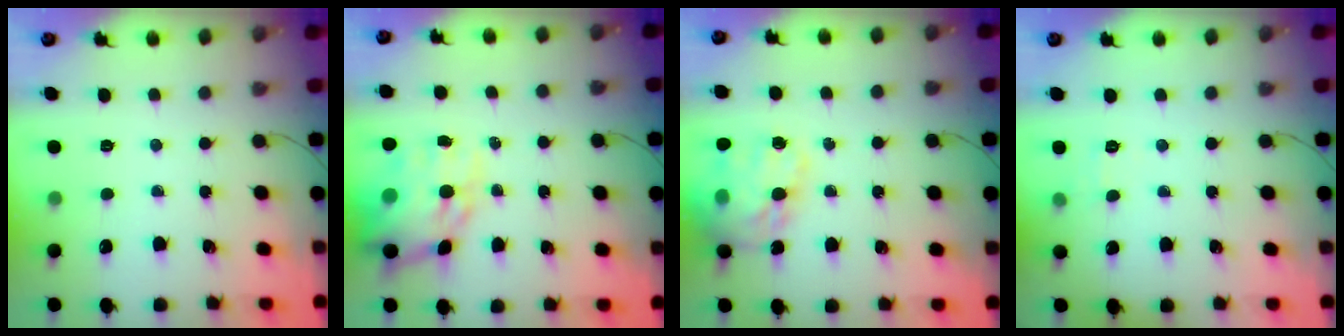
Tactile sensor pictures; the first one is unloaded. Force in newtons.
{"total": 16.3, "press": 15.7, "slide": 4.2}
{"total": 20.2, "press": 19.8, "slide": 4.0}
{"total": 5.2, "press": 5.0, "slide": 1.3}